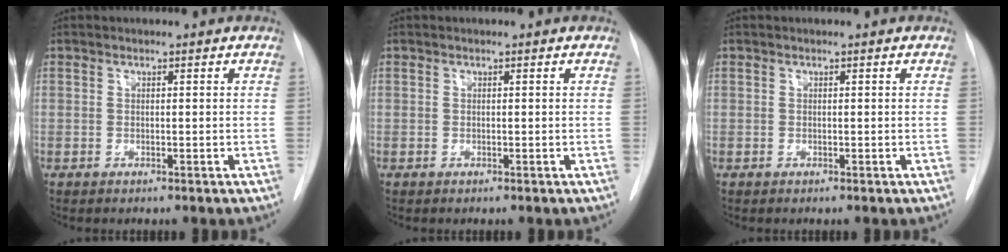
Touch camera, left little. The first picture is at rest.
{"total": 0.0}
{"total": 0.0}